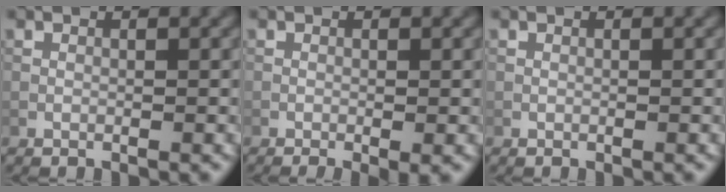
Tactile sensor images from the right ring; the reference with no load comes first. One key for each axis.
{"total": 2.1, "fx": -0.8, "fy": 0.5, "fz": 1.9, "tx": -0.028, "ty": -0.004, "tz": -0.015}
{"total": 0.0}